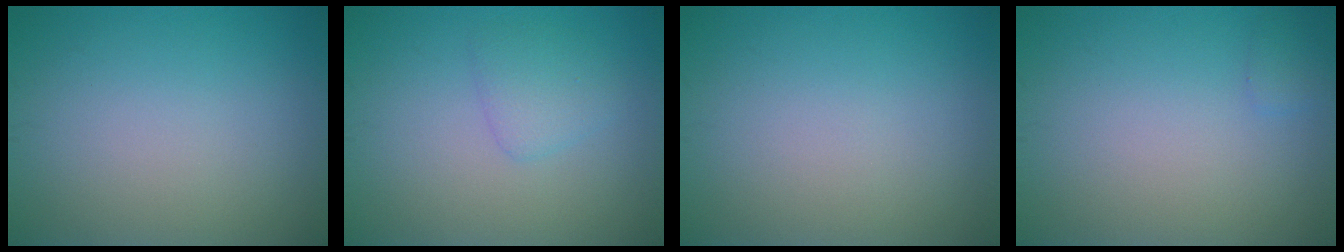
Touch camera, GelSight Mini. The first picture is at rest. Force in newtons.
{"total": 1.9, "press": 1.9, "slide": 0.2}
{"total": 0.0}
{"total": 0.7, "press": 0.7, "slide": 0.0}